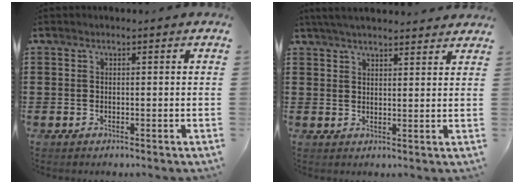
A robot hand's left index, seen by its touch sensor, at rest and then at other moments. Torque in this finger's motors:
{"motor_torque": [2.14, 0.00, 0.59, 0.06]}